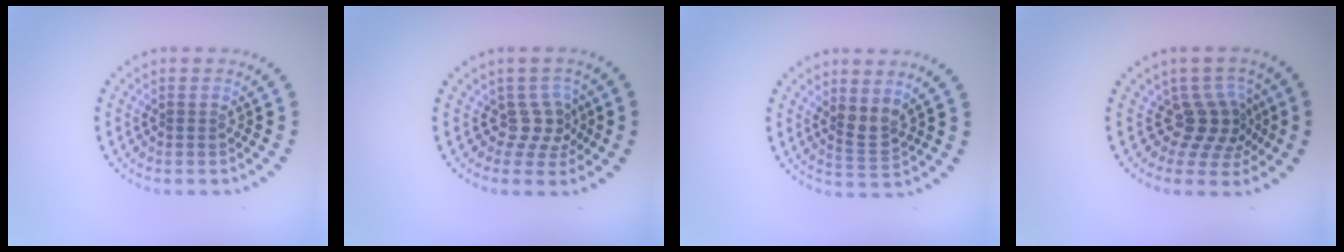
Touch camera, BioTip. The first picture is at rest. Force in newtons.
{"total": 2.3, "press": 1.6, "slide": 1.6}
{"total": 1.9, "press": 1.6, "slide": 1.1}
{"total": 3.5, "press": 2.4, "slide": 2.5}